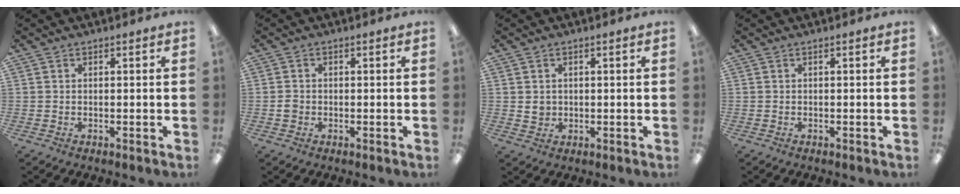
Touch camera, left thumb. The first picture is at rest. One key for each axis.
{"total": 1.5, "fx": -0.3, "fy": 1.4, "fz": 0.4, "tx": -0.008, "ty": 0.005, "tz": -0.008}
{"total": 2.4, "fx": 0.7, "fy": 2.2, "fz": 0.8, "tx": -0.008, "ty": 0.000, "tz": 0.010}
{"total": 0.0}